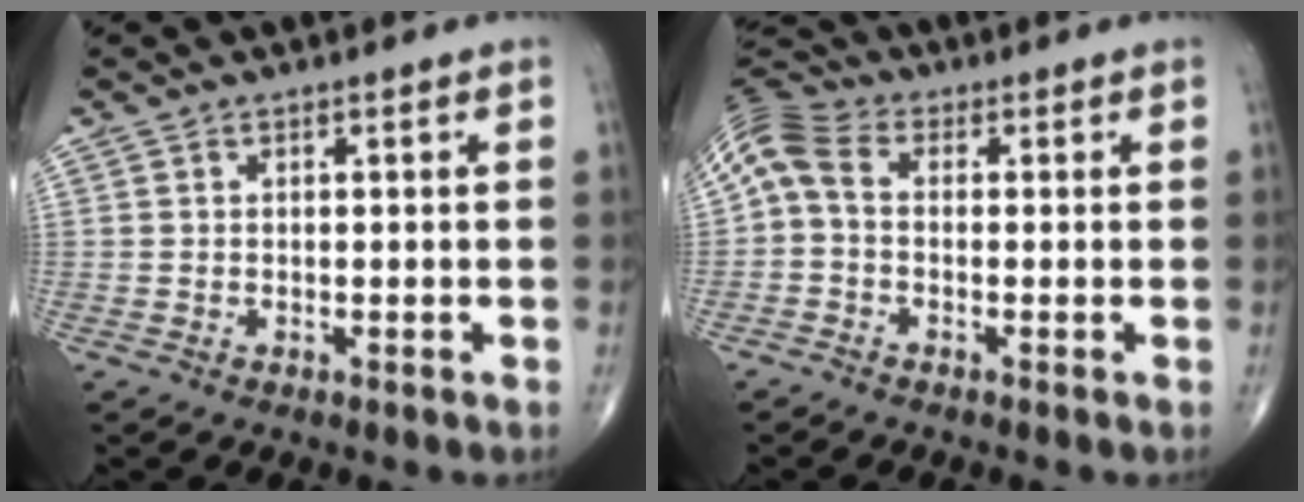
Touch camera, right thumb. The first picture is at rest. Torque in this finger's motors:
{"motor_torque": [0.40, 0.12, 0.95, -0.04, 0.15]}